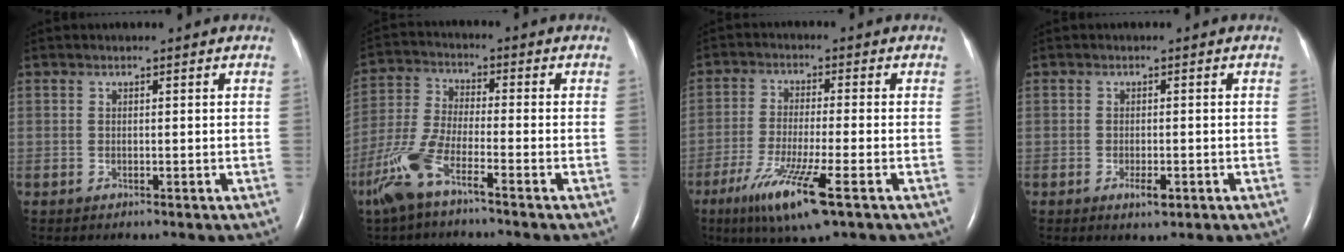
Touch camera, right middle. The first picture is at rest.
{"total": 8.8, "force": [-5.6, 1.2, 6.7], "torque": [-0.164, -0.010, -0.119]}
{"total": 10.7, "force": [-5.6, 0.5, 9.1], "torque": [-0.181, -0.033, -0.096]}
{"total": 2.3, "force": [-1.1, 0.7, 1.9], "torque": [-0.035, -0.001, -0.015]}